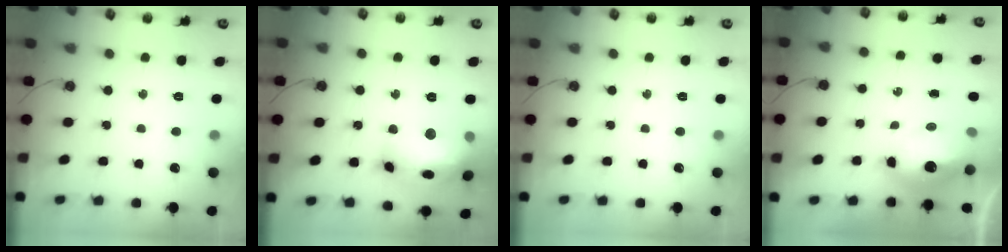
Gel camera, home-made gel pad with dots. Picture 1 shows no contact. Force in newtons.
{"total": 21.4, "press": 21.3, "slide": 2.4}
{"total": 0.0}
{"total": 11.6, "press": 11.6, "slide": 1.3}